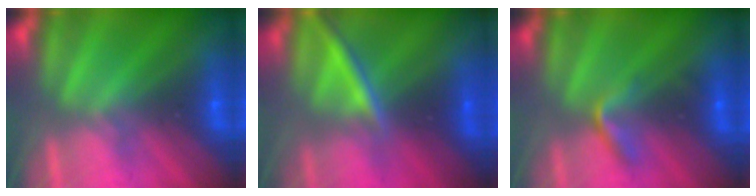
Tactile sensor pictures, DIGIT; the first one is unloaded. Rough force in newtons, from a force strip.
{"total": 2.3}
{"total": 2.2}